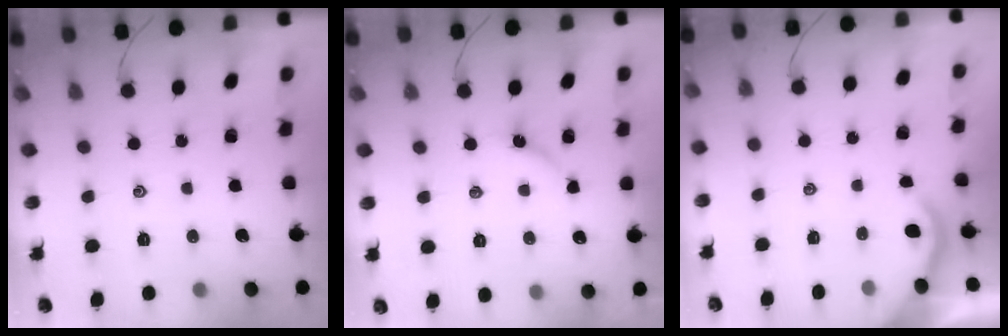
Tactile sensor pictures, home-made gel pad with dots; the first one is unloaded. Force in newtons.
{"total": 4.8, "press": 4.7, "slide": 0.6}
{"total": 2.2, "press": 2.2, "slide": 0.1}